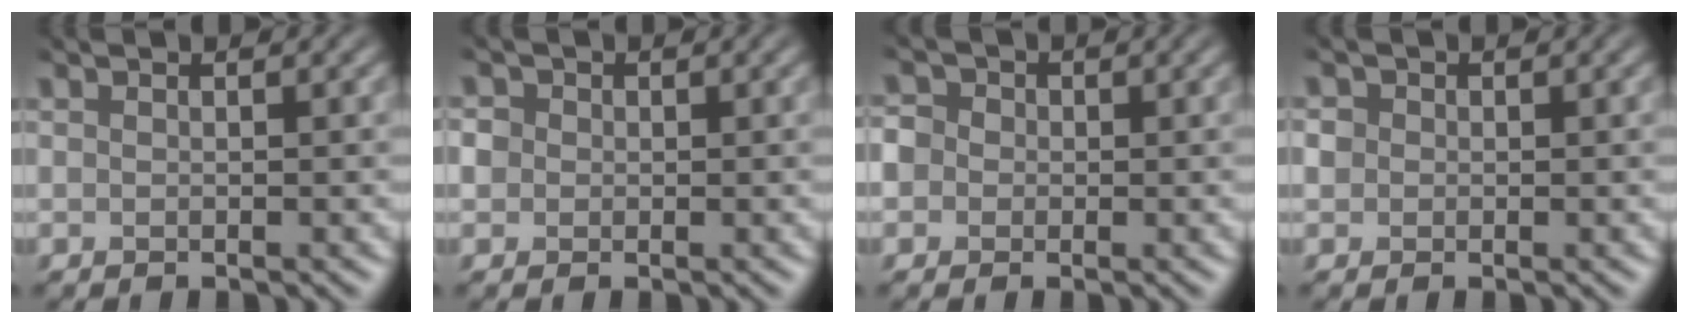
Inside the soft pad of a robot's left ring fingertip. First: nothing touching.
{"total": 2.4, "force": [-1.5, -0.3, -1.9], "torque": [0.009, -0.014, -0.012]}
{"total": 2.8, "force": [-2.1, 0.4, -1.9], "torque": [0.018, -0.015, -0.023]}
{"total": 2.3, "force": [-1.4, -0.4, -1.8], "torque": [0.005, -0.012, -0.009]}